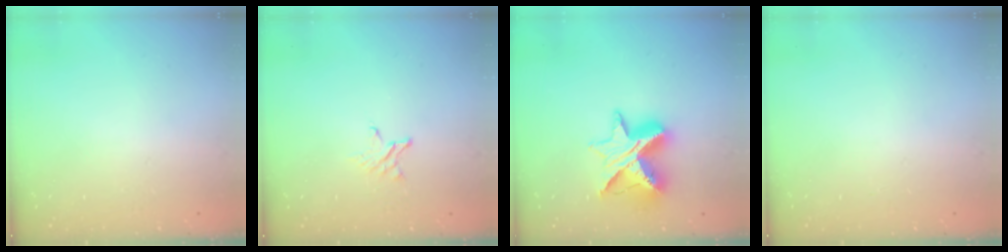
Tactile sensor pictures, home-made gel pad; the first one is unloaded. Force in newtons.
{"total": 2.3, "press": 2.3, "slide": 0.2}
{"total": 12.6, "press": 12.6, "slide": 1.0}
{"total": 0.0}